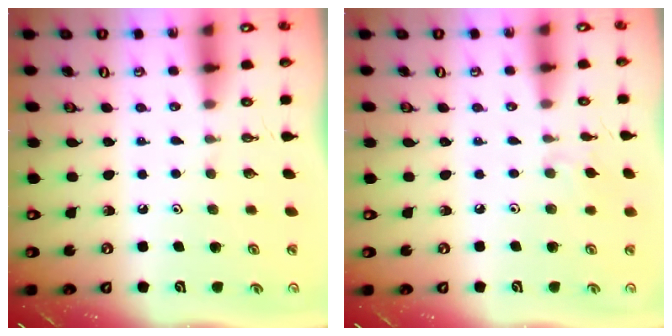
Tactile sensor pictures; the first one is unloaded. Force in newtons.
{"total": 4.3, "press": 4.3, "slide": 0.7}